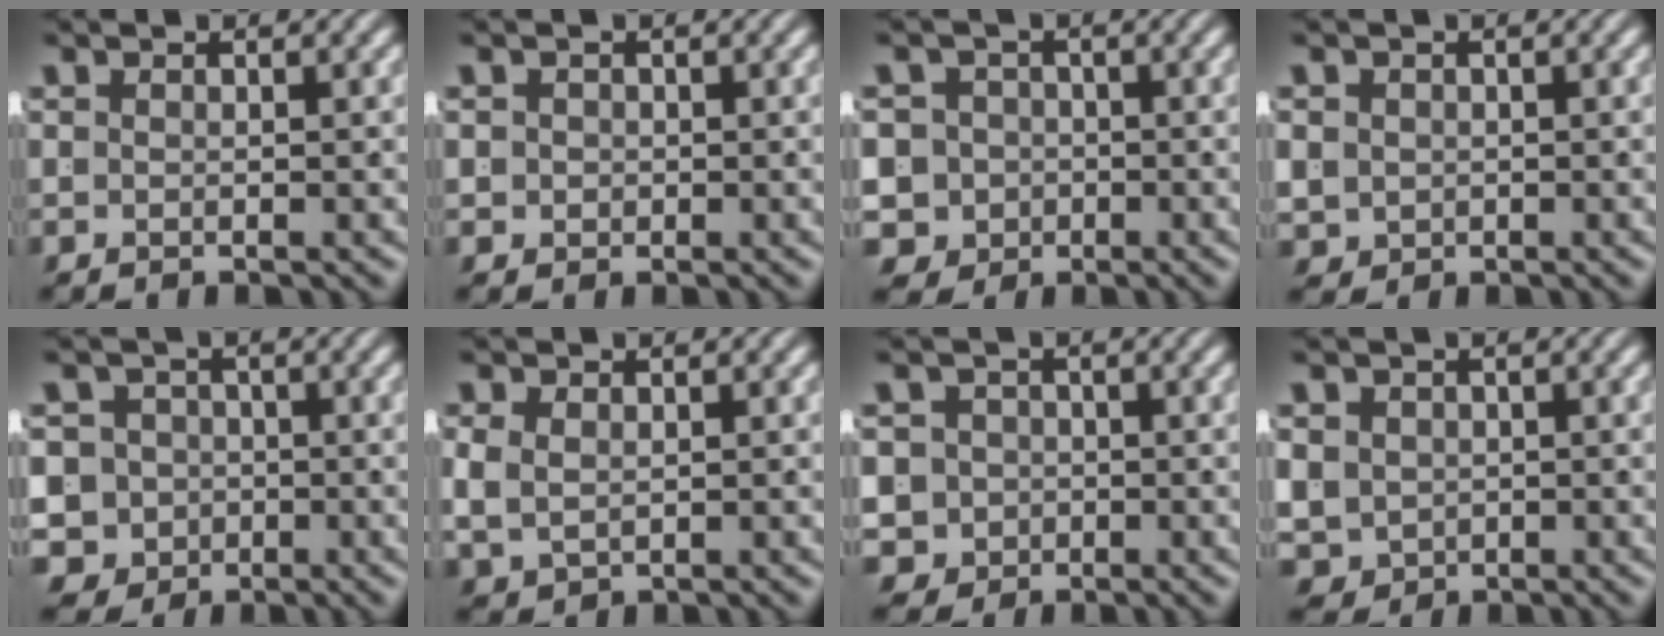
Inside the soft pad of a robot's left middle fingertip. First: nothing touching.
{"total": 1.9, "force": [-0.3, 1.8, 0.5], "torque": [-0.019, -0.011, 0.000]}
{"total": 10.8, "force": [-3.2, 9.7, 3.4], "torque": [-0.094, -0.053, -0.046]}
{"total": 3.6, "force": [-0.6, 3.3, 1.3], "torque": [-0.049, -0.029, 0.002]}
{"total": 12.1, "force": [-3.7, 10.9, 3.6], "torque": [-0.102, -0.059, -0.056]}
{"total": 2.4, "force": [0.0, 2.0, 1.5], "torque": [-0.040, -0.018, 0.019]}
{"total": 8.6, "force": [-2.4, 7.8, 2.8], "torque": [-0.077, -0.042, -0.033]}
{"total": 7.9, "force": [-2.1, 6.9, 3.1], "torque": [-0.086, -0.047, -0.018]}